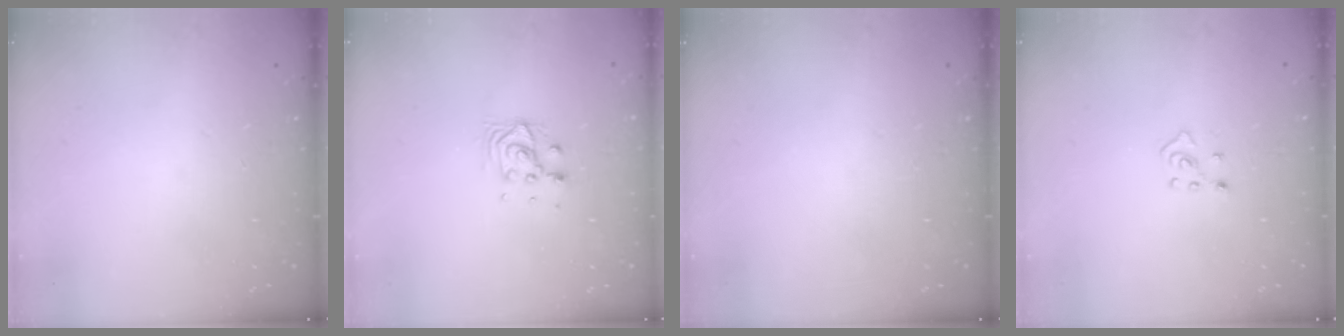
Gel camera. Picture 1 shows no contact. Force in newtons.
{"total": 6.4, "press": 6.4, "slide": 0.4}
{"total": 0.0}
{"total": 4.2, "press": 4.1, "slide": 0.7}